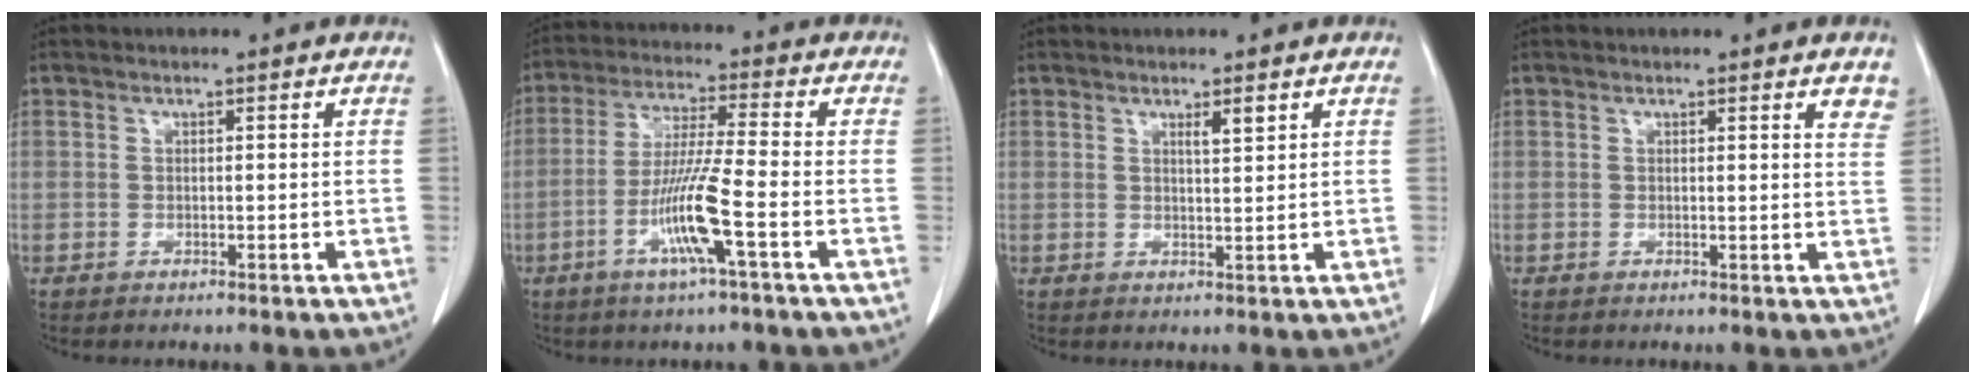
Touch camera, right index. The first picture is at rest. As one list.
[{"total": 9.6, "force": [-3.6, -0.7, 8.8], "torque": [-0.175, -0.010, -0.072]}, {"total": 1.9, "force": [1.1, 0.1, 1.5], "torque": [-0.028, -0.002, 0.020]}, {"total": 2.9, "force": [2.2, 0.4, 1.8], "torque": [-0.016, -0.010, 0.013]}]